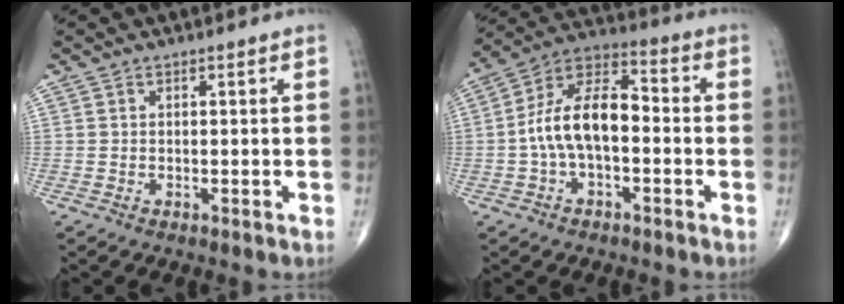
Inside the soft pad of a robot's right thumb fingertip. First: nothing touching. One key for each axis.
{"total": 13.0, "fx": -1.5, "fy": 6.8, "fz": 10.9, "tx": -0.193, "ty": 0.046, "tz": -0.036}